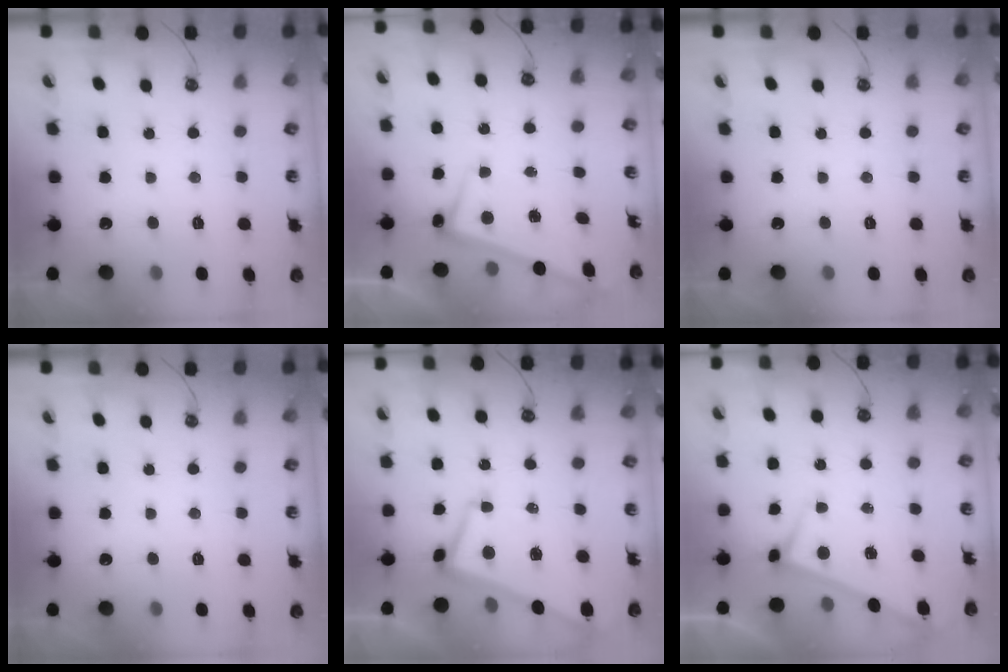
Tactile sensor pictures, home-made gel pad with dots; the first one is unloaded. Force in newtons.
{"total": 2.5, "press": 2.5, "slide": 0.5}
{"total": 0.0}
{"total": 0.0}
{"total": 4.3, "press": 4.2, "slide": 0.8}
{"total": 3.1, "press": 3.1, "slide": 0.3}